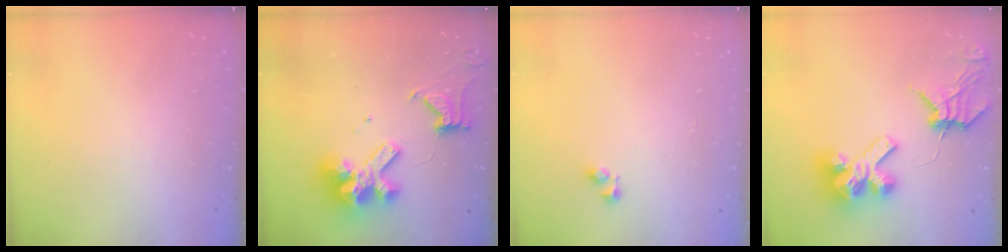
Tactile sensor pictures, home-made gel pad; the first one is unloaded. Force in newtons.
{"total": 14.6, "press": 14.5, "slide": 1.8}
{"total": 2.0, "press": 2.0, "slide": 0.3}
{"total": 14.1, "press": 14.0, "slide": 1.7}